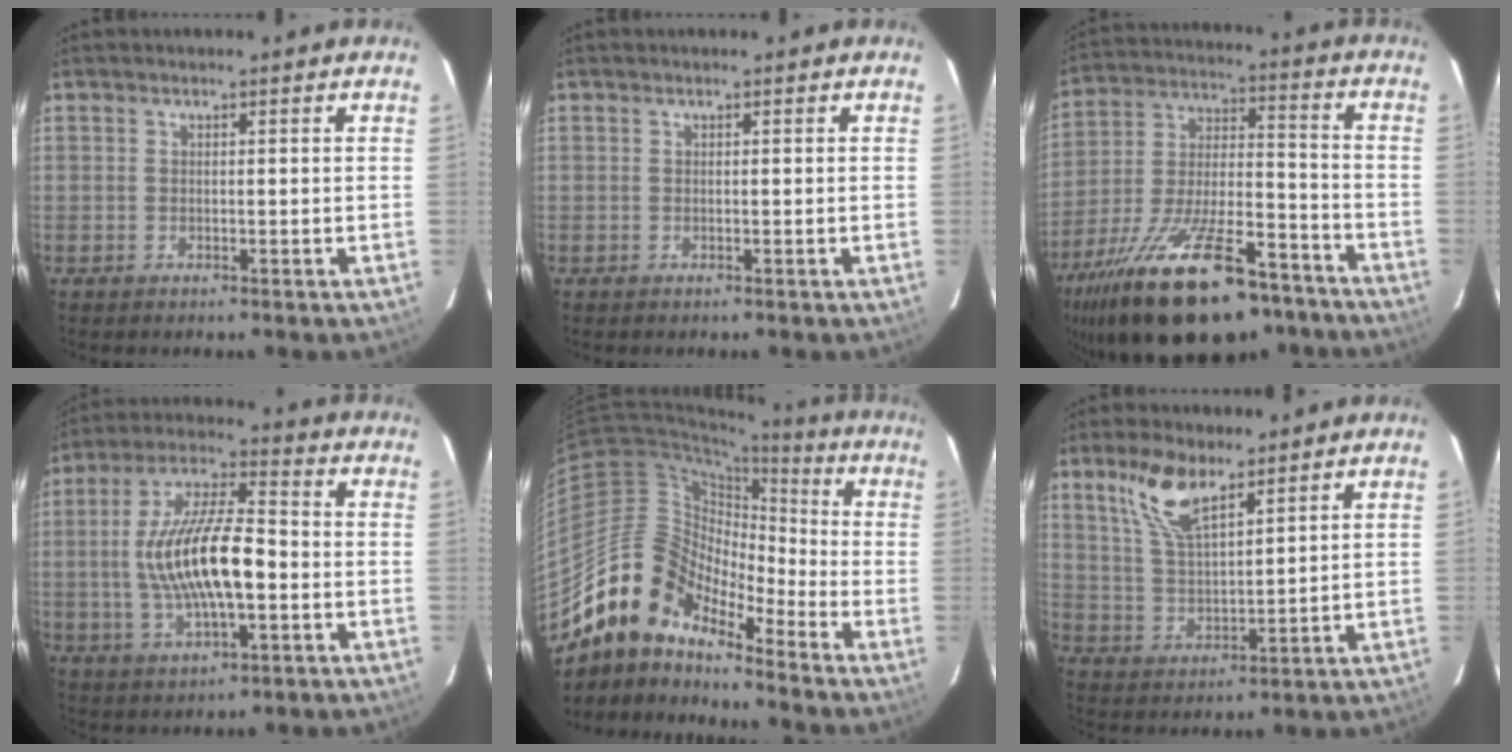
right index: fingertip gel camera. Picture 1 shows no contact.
{"total": 0.0}
{"total": 28.5, "force": [-19.6, 10.6, 17.7], "torque": [-0.329, -0.025, -0.298]}
{"total": 16.2, "force": [-1.9, 5.4, 15.1], "torque": [-0.294, 0.008, -0.031]}
{"total": 14.8, "force": [-12.2, 5.9, 6.1], "torque": [-0.100, 0.016, -0.245]}
{"total": 10.0, "force": [6.5, 3.6, 6.6], "torque": [-0.133, 0.010, 0.135]}